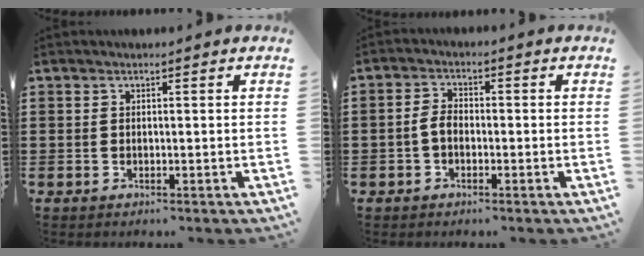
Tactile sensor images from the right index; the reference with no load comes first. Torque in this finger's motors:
{"motor_torque": [0.67, -0.37, 0.33, 0.09]}